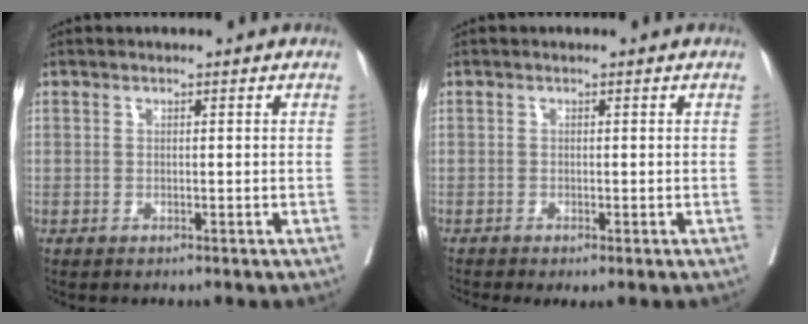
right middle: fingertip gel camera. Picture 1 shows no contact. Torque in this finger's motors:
{"motor_torque": [0.95, -0.89, 0.17, 0.08]}